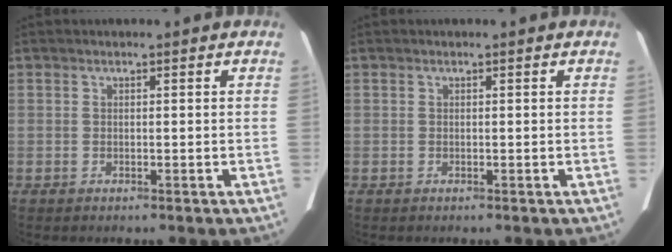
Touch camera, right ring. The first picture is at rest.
{"total": 0.0}